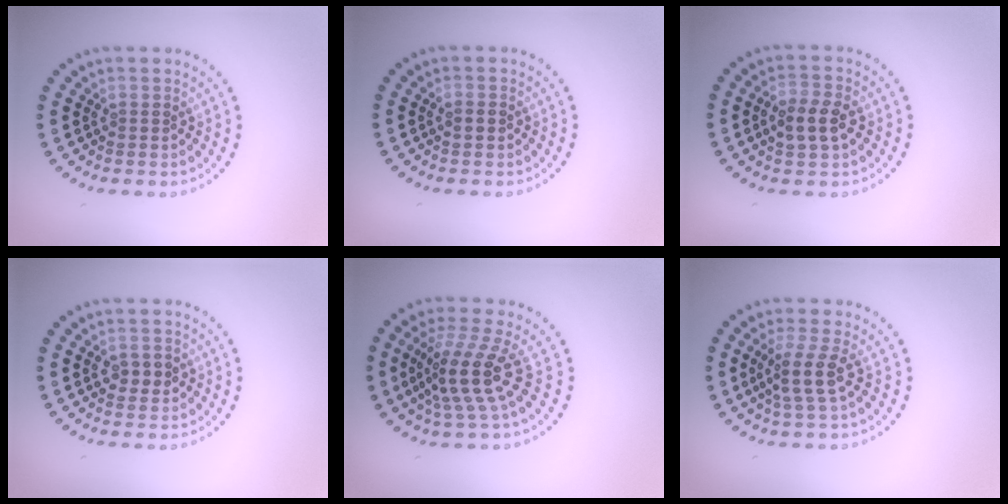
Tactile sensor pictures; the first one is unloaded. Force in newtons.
{"total": 1.2, "press": 1.2, "slide": 0.2}
{"total": 3.1, "press": 3.1, "slide": 0.3}
{"total": 1.9, "press": 1.9, "slide": 0.1}
{"total": 4.5, "press": 3.4, "slide": 3.0}
{"total": 2.9, "press": 2.4, "slide": 1.7}